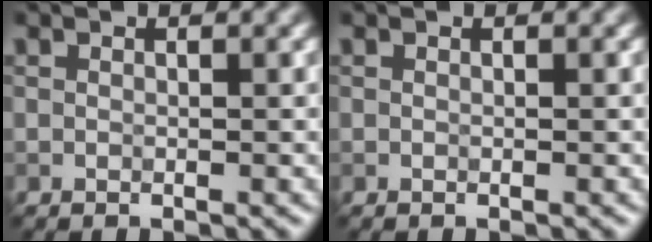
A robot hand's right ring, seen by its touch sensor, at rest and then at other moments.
{"total": 0.0}